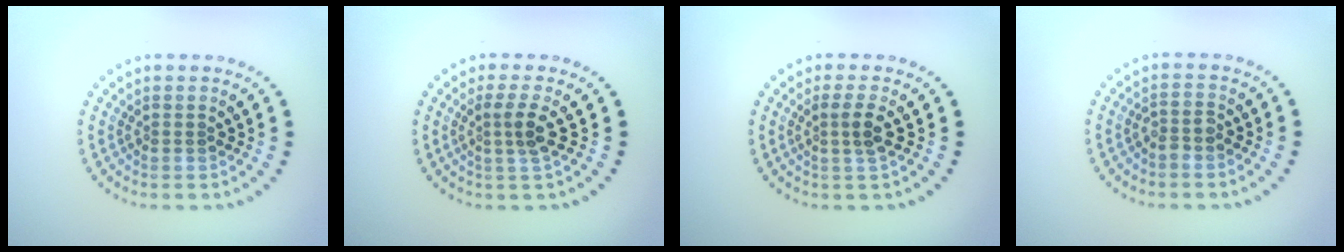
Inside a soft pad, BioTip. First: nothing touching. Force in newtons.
{"total": 2.3, "press": 1.8, "slide": 1.4}
{"total": 1.8, "press": 1.5, "slide": 1.0}
{"total": 1.4, "press": 1.1, "slide": 0.8}